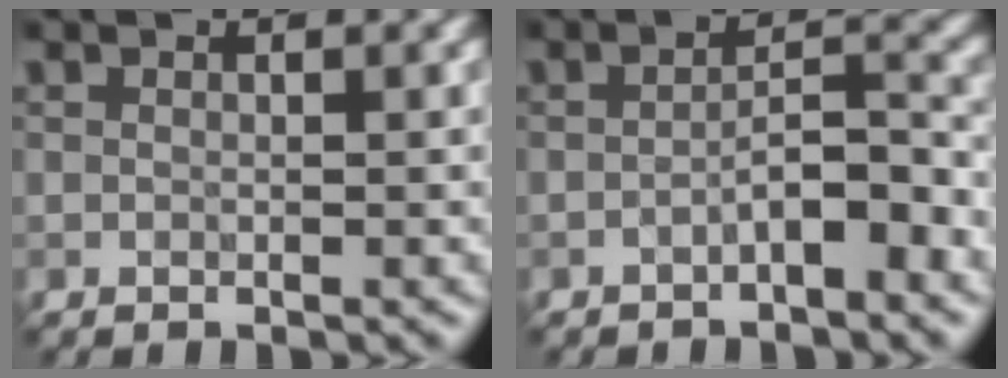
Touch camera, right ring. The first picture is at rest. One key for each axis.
{"total": 2.8, "fx": -1.5, "fy": 0.7, "fz": 2.3, "tx": -0.038, "ty": 0.013, "tz": -0.028}